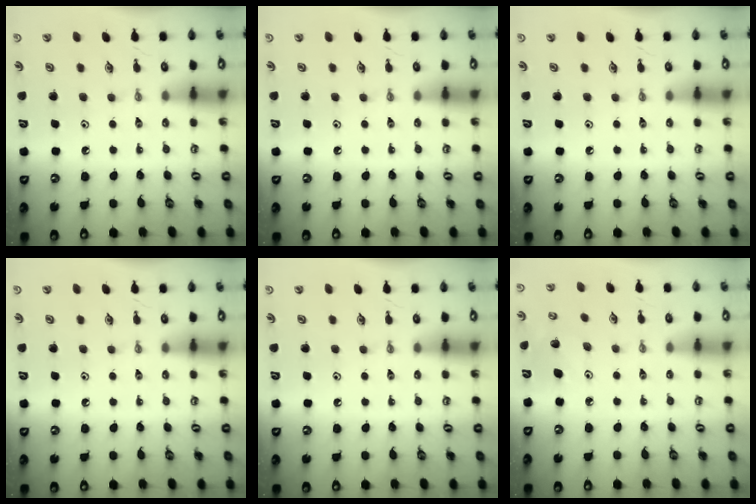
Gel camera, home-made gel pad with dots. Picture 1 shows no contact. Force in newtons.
{"total": 0.0}
{"total": 0.0}
{"total": 0.0}
{"total": 0.0}
{"total": 6.3, "press": 6.2, "slide": 1.0}